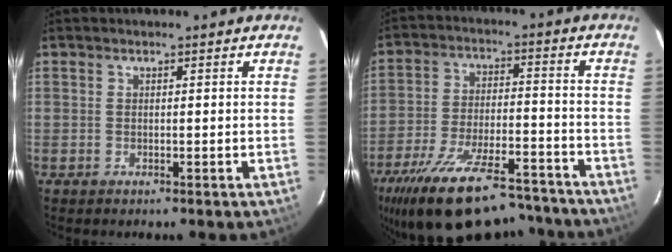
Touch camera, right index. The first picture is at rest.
{"total": 24.4, "force": [-19.9, 7.9, 11.8], "torque": [-0.231, -0.021, -0.292]}